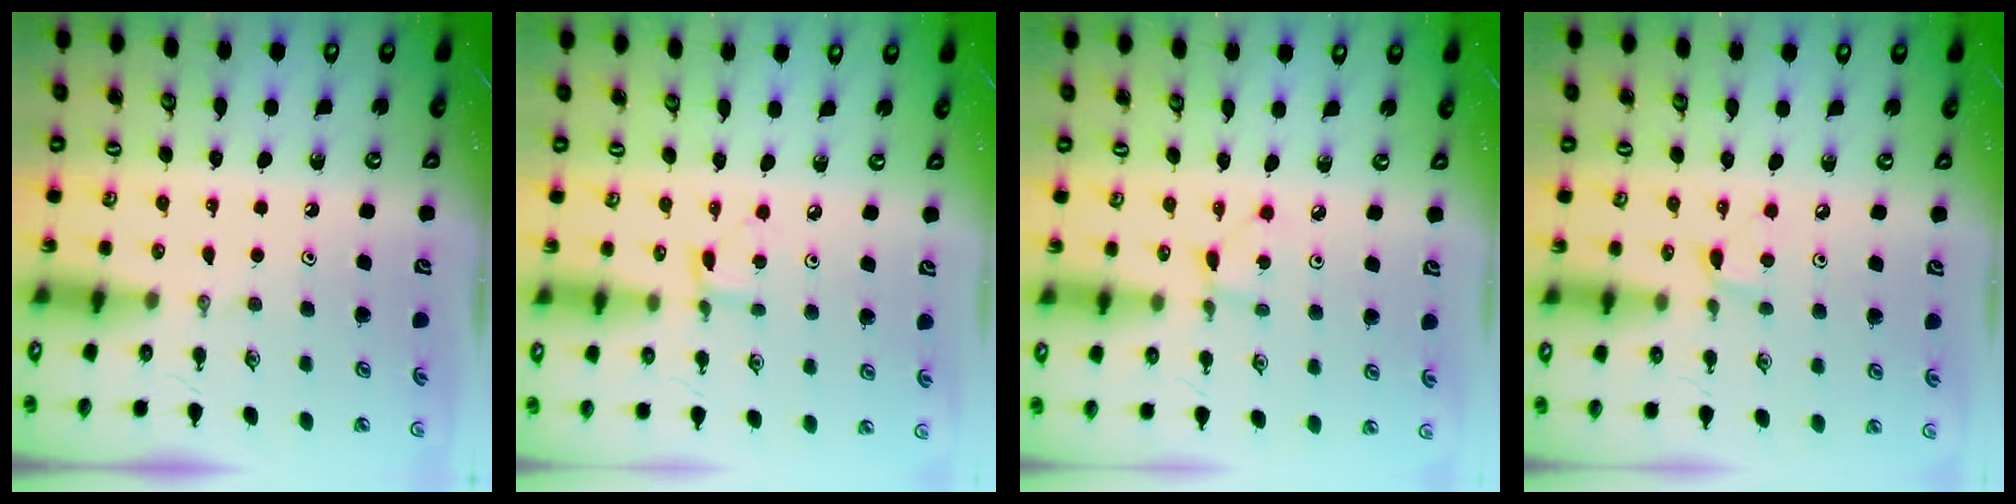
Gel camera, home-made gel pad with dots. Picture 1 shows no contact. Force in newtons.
{"total": 2.8, "press": 2.8, "slide": 0.3}
{"total": 1.3, "press": 1.3, "slide": 0.1}
{"total": 4.4, "press": 4.3, "slide": 0.6}